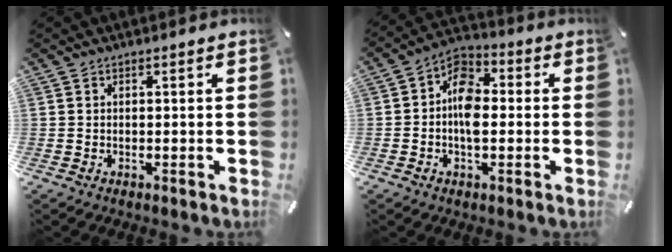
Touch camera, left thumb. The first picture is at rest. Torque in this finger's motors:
{"motor_torque": [0.74, 1.78, 1.18, -0.01, 0.05]}